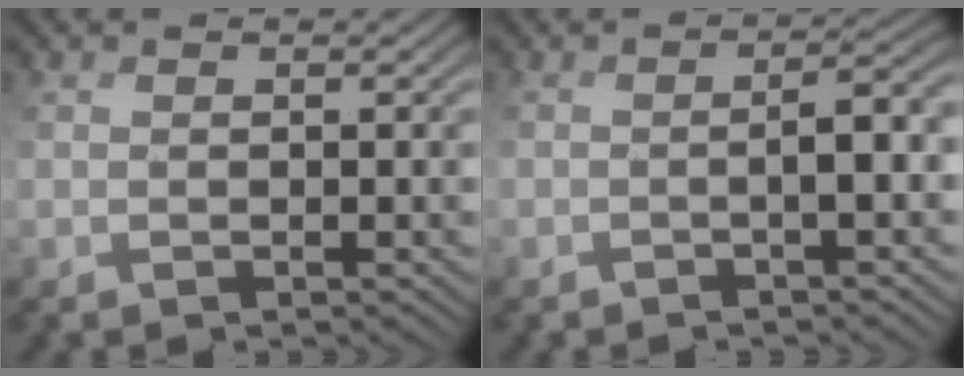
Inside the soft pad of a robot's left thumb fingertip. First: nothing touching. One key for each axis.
{"total": 3.5, "fx": -1.5, "fy": 0.4, "fz": 3.2, "tx": -0.046, "ty": 0.009, "tz": -0.027}